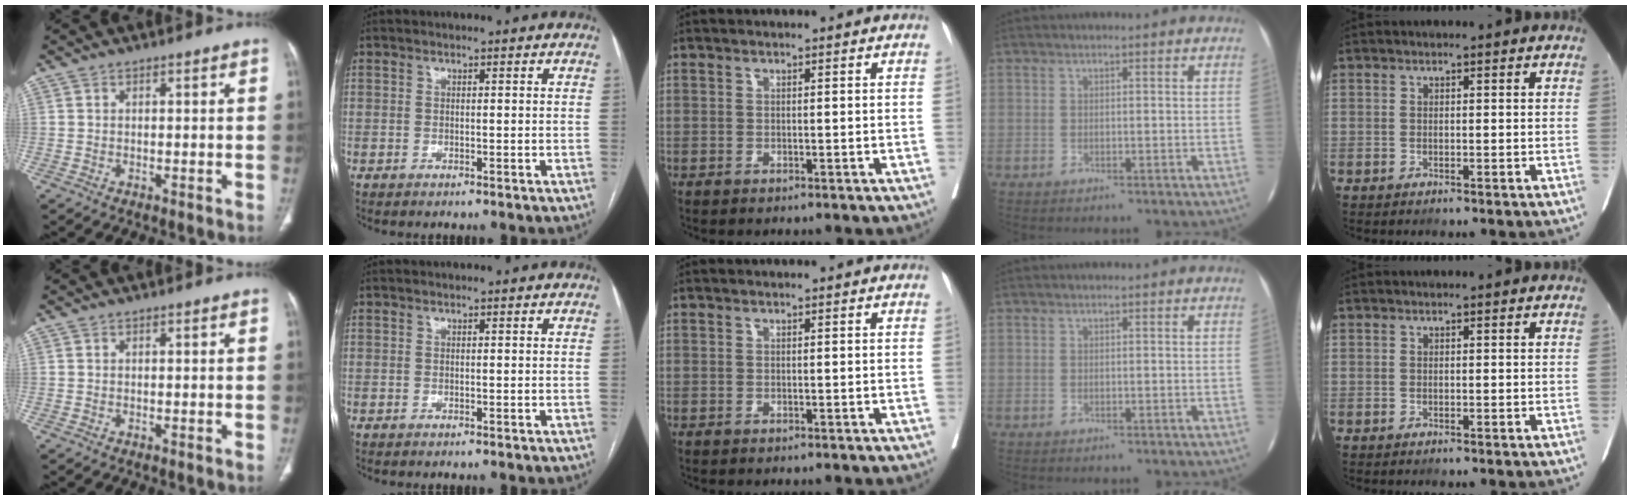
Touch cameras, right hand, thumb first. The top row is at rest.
{}